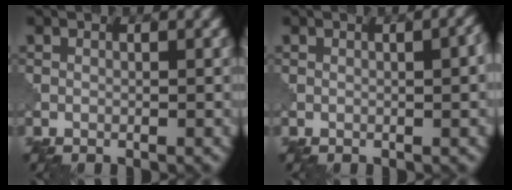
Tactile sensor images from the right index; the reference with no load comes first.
{"total": 2.5, "force": [0.2, 0.6, 2.4], "torque": [-0.026, 0.005, 0.004]}